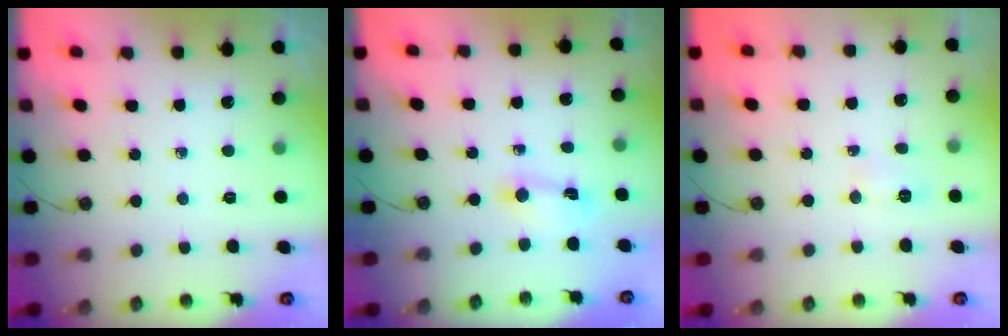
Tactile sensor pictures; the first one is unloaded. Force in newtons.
{"total": 2.2, "press": 2.2, "slide": 0.3}
{"total": 4.0, "press": 4.0, "slide": 0.4}